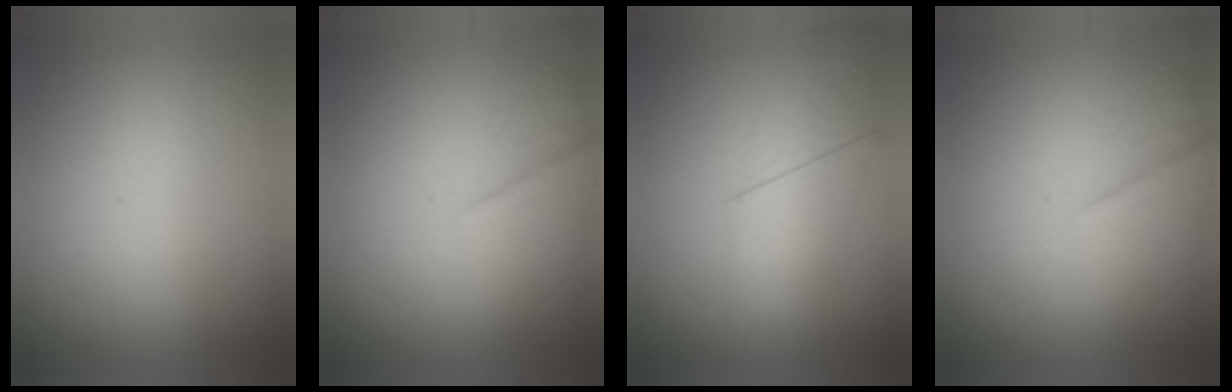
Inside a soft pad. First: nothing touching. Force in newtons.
{"total": 2.5}
{"total": 2.2}
{"total": 2.5}